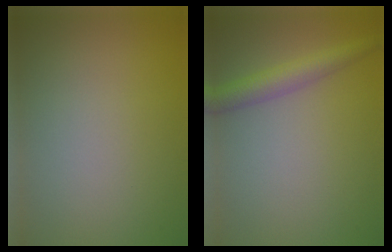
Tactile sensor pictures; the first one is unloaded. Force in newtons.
{"total": 3.2, "press": 3.1, "slide": 0.2}